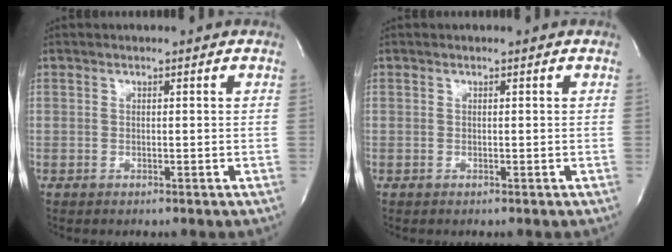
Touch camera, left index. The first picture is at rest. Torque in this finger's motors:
{"motor_torque": [0.02, 0.01, -0.04, -0.01]}